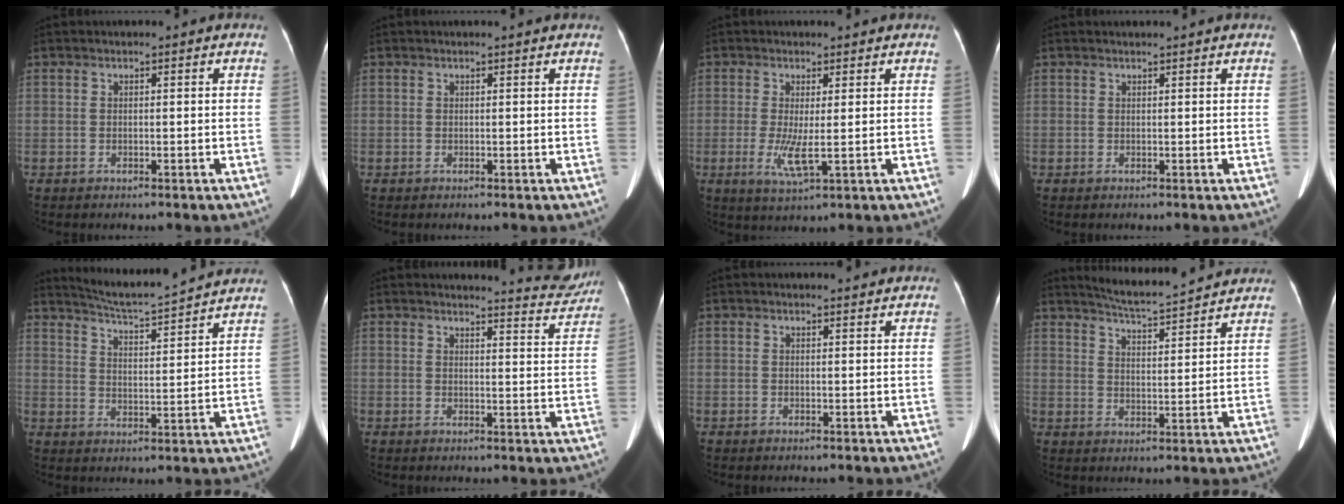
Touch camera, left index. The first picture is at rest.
{"total": 0.7, "force": [0.7, -0.1, 0.2], "torque": [-0.011, 0.000, 0.009]}
{"total": 4.6, "force": [-0.3, 0.6, 4.6], "torque": [-0.093, -0.009, 0.001]}
{"total": 1.4, "force": [1.3, 0.1, 0.4], "torque": [-0.010, 0.010, 0.019]}
{"total": 13.1, "force": [12.4, -0.5, 4.1], "torque": [-0.082, 0.004, 0.178]}
{"total": 6.8, "force": [6.8, 0.2, 0.1], "torque": [-0.003, -0.034, 0.068]}
{"total": 1.3, "force": [1.3, 0.0, 0.1], "torque": [-0.009, -0.004, 0.018]}
{"total": 10.5, "force": [10.0, 0.1, 3.2], "torque": [-0.064, 0.010, 0.145]}